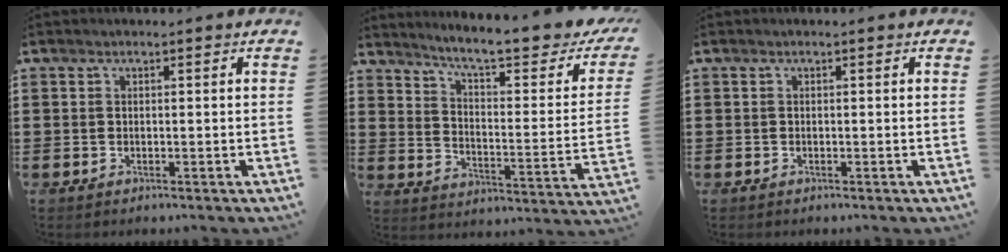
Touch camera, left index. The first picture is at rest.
{"total": 7.8, "force": [6.2, 0.0, 4.7], "torque": [-0.110, -0.048, 0.095]}
{"total": 0.0}